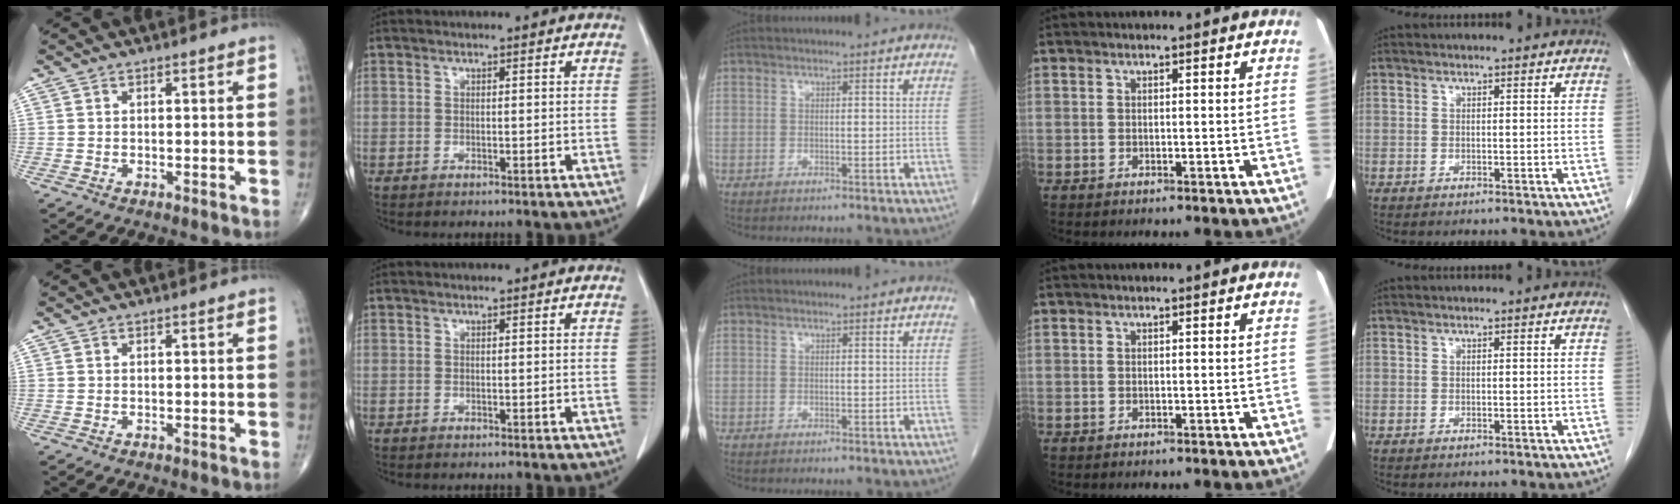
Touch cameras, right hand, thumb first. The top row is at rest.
{}